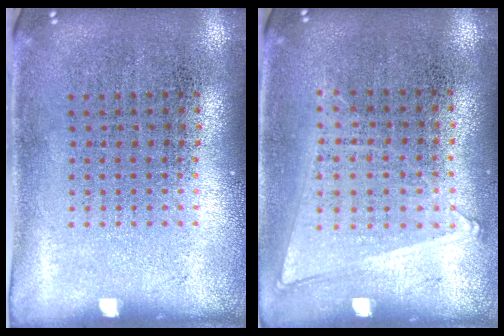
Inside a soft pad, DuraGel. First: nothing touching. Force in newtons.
{"total": 1.1, "press": 1.0, "slide": 0.5}